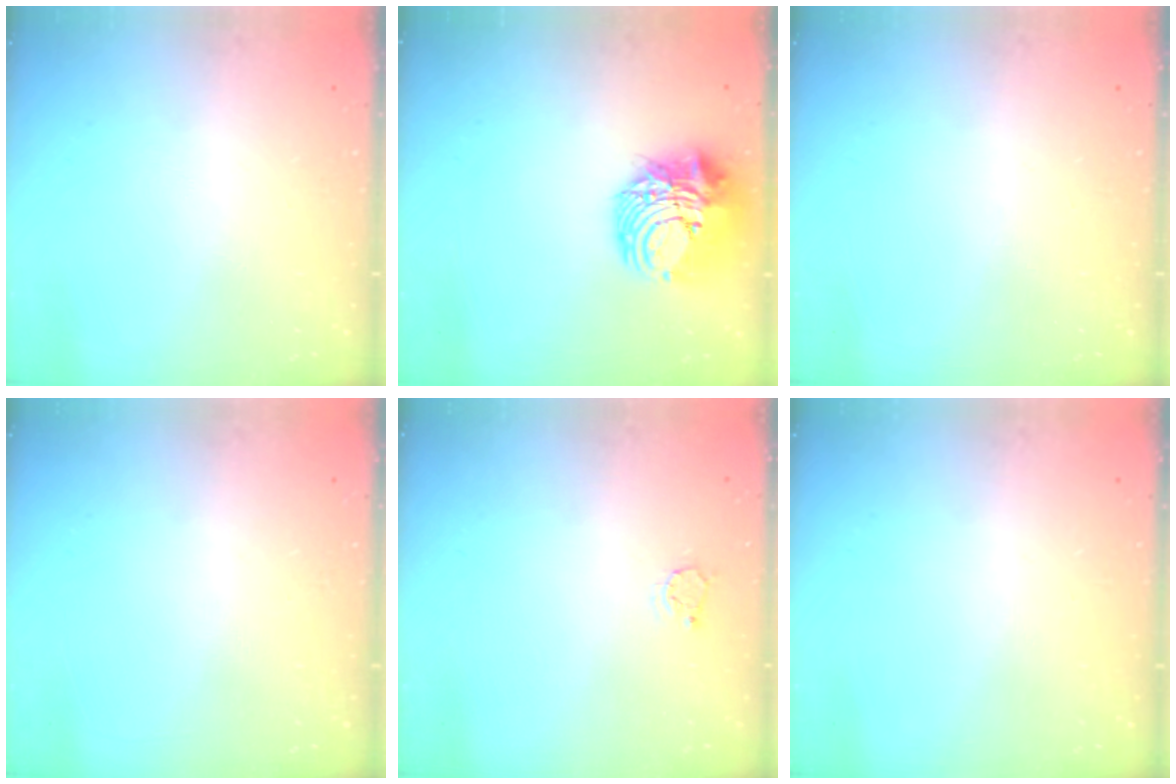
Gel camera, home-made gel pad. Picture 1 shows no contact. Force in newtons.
{"total": 11.5, "press": 11.3, "slide": 1.7}
{"total": 0.0}
{"total": 0.0}
{"total": 2.6, "press": 2.6, "slide": 0.3}
{"total": 0.0}